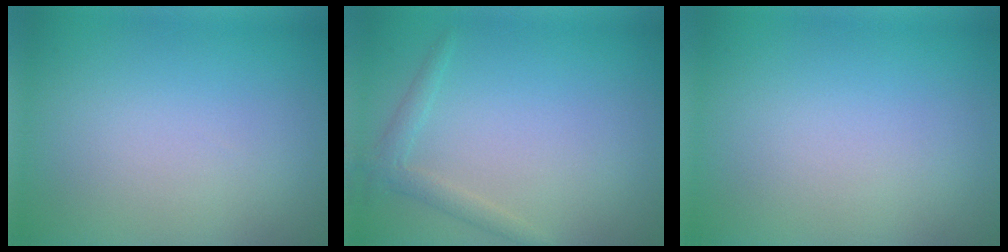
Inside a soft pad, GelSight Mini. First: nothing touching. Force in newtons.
{"total": 1.6, "press": 1.6, "slide": 0.1}
{"total": 0.0}